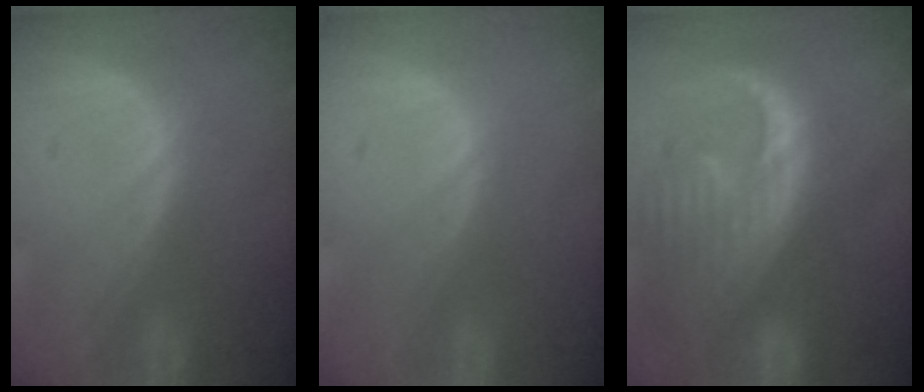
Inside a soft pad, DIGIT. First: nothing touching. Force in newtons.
{"total": 0.0}
{"total": 13.4, "press": 11.5, "slide": 6.9}